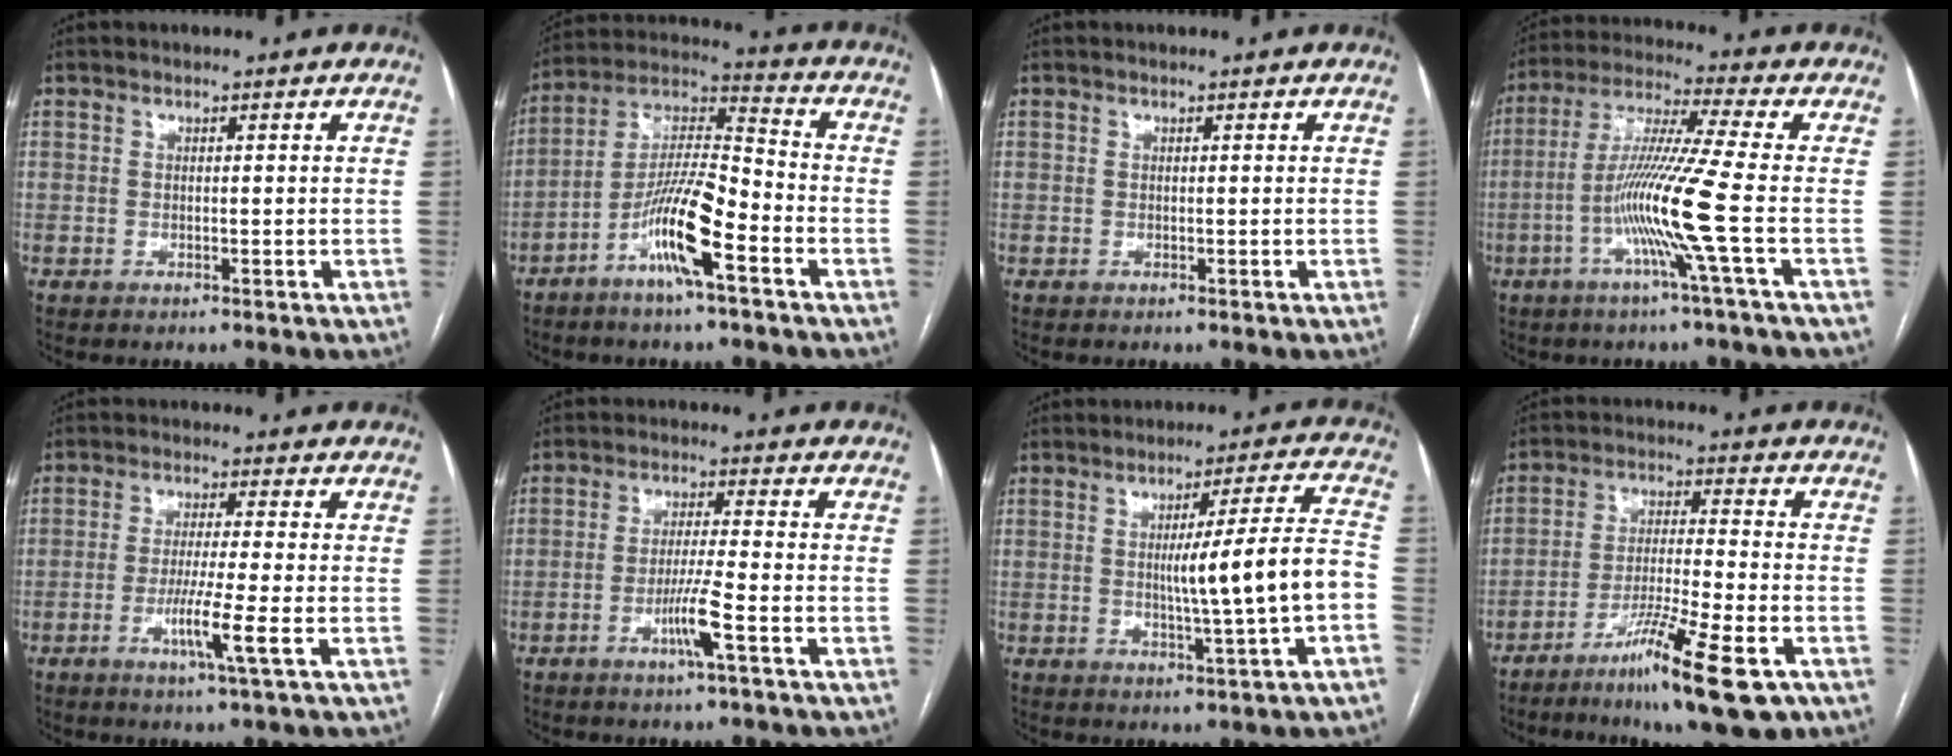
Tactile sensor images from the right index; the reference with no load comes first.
{"total": 12.5, "force": [-6.0, 1.6, 10.8], "torque": [-0.213, 0.004, -0.114]}
{"total": 0.0}
{"total": 12.3, "force": [-3.6, -2.5, 11.5], "torque": [-0.226, -0.009, -0.076]}
{"total": 6.4, "force": [-2.2, -1.0, 5.9], "torque": [-0.112, -0.017, -0.043]}
{"total": 5.6, "force": [-2.5, -0.8, 4.9], "torque": [-0.096, -0.010, -0.049]}
{"total": 11.0, "force": [-1.5, -0.9, 10.9], "torque": [-0.162, 0.005, -0.020]}
{"total": 13.5, "force": [-7.6, 0.9, 11.1], "torque": [-0.192, -0.026, -0.126]}